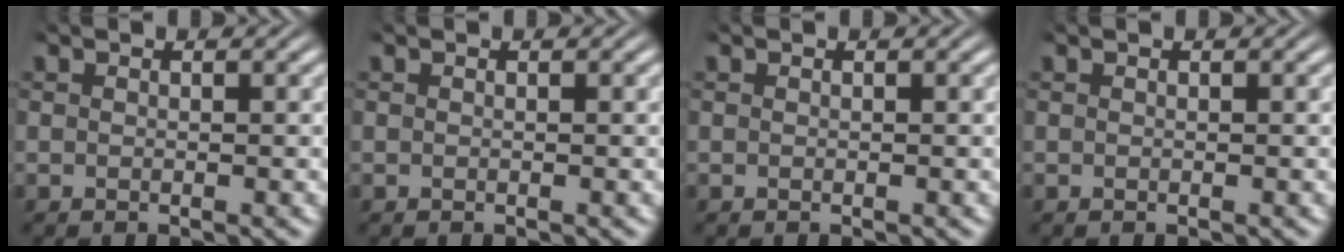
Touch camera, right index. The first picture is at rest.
{"total": 0.0}
{"total": 0.0}
{"total": 0.0}